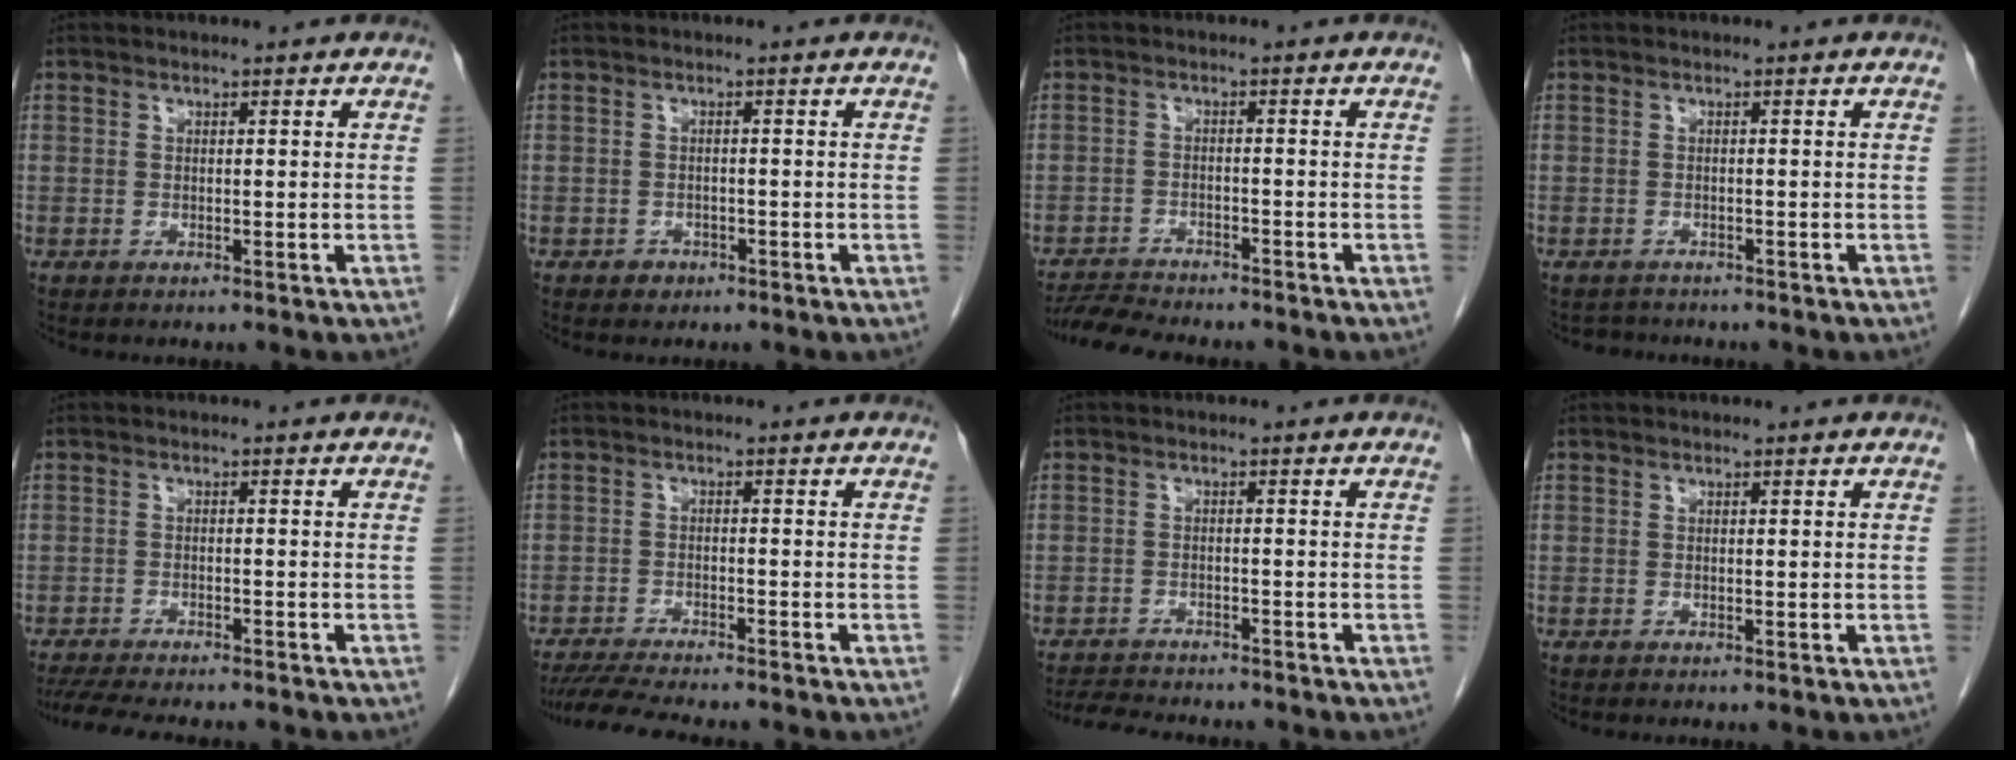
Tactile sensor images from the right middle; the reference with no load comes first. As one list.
[{"total": 1.5, "force": [-0.9, 1.2, 0.3], "torque": [-0.005, 0.004, -0.010]}, {"total": 7.3, "force": [-7.0, 0.6, 2.2], "torque": [-0.034, -0.013, -0.112]}, {"total": 2.0, "force": [-1.9, 0.8, -0.3], "torque": [0.002, -0.003, -0.029]}, {"total": 11.7, "force": [-10.3, 2.0, 5.1], "torque": [-0.080, -0.013, -0.144]}, {"total": 10.4, "force": [-9.2, 0.9, 4.6], "torque": [-0.069, -0.015, -0.140]}, {"total": 7.9, "force": [-7.4, 1.3, 2.5], "torque": [-0.039, -0.008, -0.111]}, {"total": 0.0}]